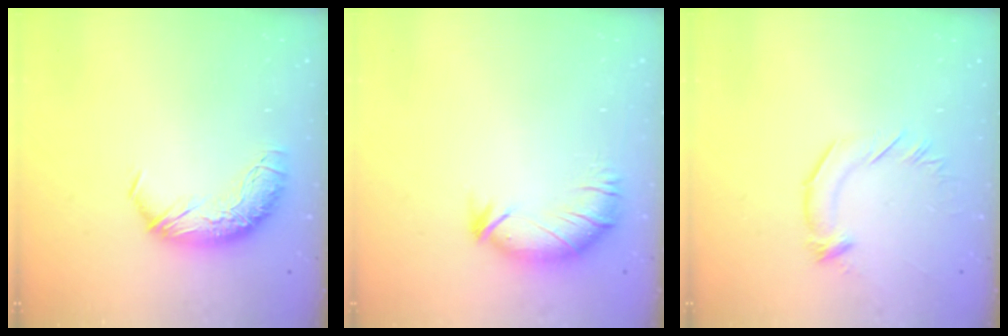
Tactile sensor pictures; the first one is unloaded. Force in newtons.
{"total": 3.0, "press": 2.5, "slide": 1.7}
{"total": 3.0, "press": 3.0, "slide": 0.5}